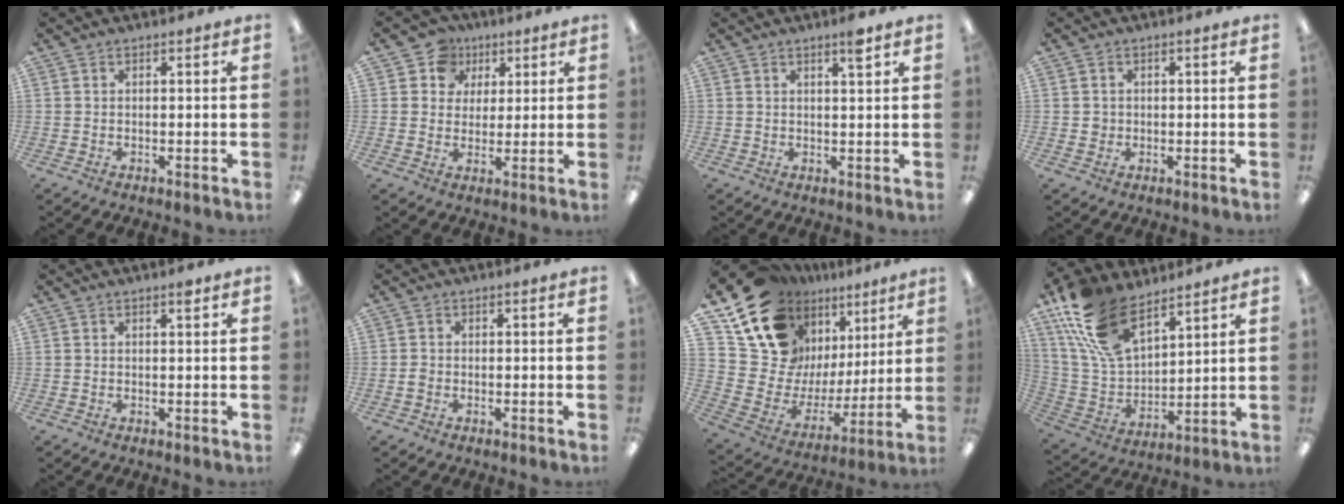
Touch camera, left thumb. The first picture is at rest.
{"total": 7.4, "force": [3.6, 6.5, 0.7], "torque": [-0.027, -0.014, 0.065]}
{"total": 3.3, "force": [2.3, 0.3, 2.4], "torque": [-0.038, -0.006, 0.035]}
{"total": 1.7, "force": [0.0, 1.6, 0.4], "torque": [-0.009, 0.006, -0.003]}
{"total": 1.2, "force": [0.7, 0.1, 0.9], "torque": [-0.011, -0.003, 0.011]}
{"total": 1.3, "force": [-0.4, 1.1, 0.6], "torque": [-0.012, 0.003, -0.009]}
{"total": 18.7, "force": [13.4, 11.6, 5.8], "torque": [-0.120, -0.111, 0.265]}
{"total": 19.7, "force": [12.6, 10.1, 11.3], "torque": [-0.254, -0.048, 0.234]}